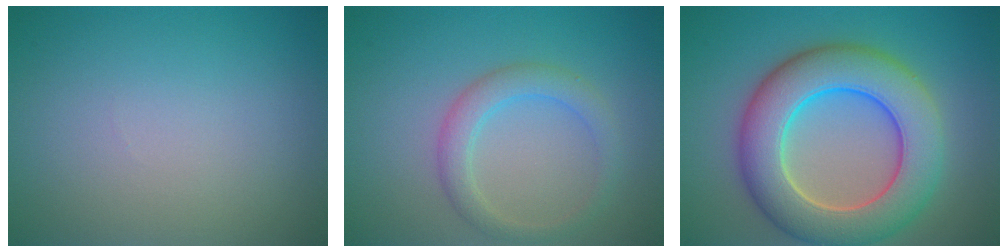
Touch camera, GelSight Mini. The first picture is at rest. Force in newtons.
{"total": 2.8, "press": 2.8, "slide": 0.1}
{"total": 9.8, "press": 9.7, "slide": 0.4}